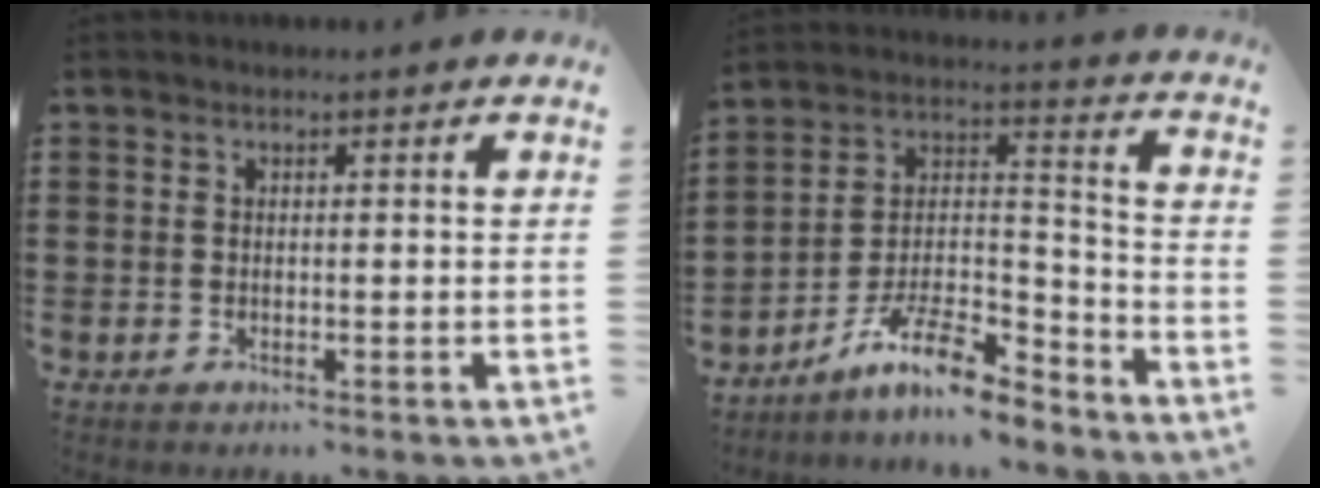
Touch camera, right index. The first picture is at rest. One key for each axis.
{"total": 11.2, "fx": -9.1, "fy": 2.4, "fz": 6.1, "tx": -0.119, "ty": 0.022, "tz": -0.178}